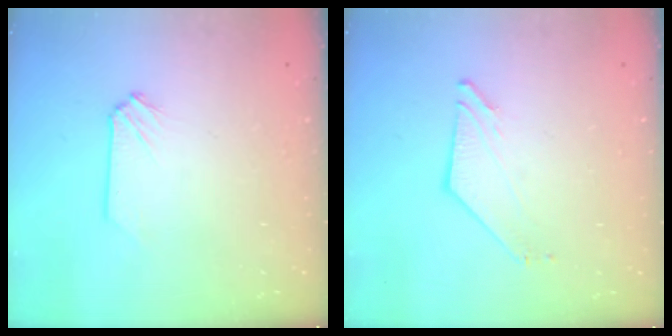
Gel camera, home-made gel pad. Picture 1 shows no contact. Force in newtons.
{"total": 3.5, "press": 3.5, "slide": 0.2}